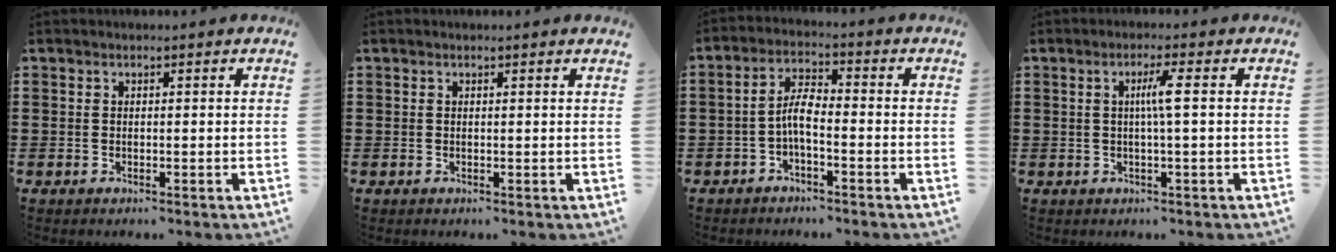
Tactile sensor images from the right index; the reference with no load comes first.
{"total": 0.0}
{"total": 4.7, "force": [-1.6, 1.3, 4.2], "torque": [-0.089, 0.004, -0.036]}
{"total": 3.3, "force": [0.2, -0.2, 3.3], "torque": [-0.061, -0.003, -0.001]}